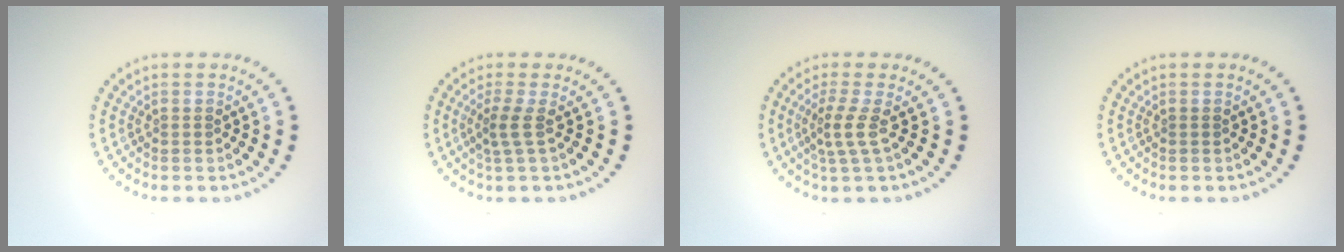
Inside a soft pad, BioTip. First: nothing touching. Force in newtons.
{"total": 1.9, "press": 1.2, "slide": 1.5}
{"total": 2.3, "press": 1.5, "slide": 1.7}
{"total": 0.0}